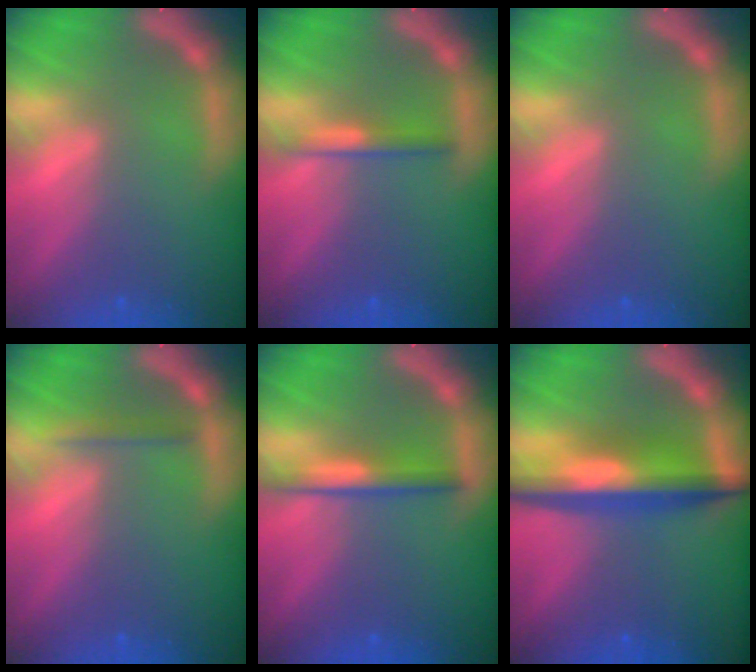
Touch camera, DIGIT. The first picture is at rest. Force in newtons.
{"total": 1.9}
{"total": 0.0}
{"total": 1.4}
{"total": 3.0}
{"total": 7.1}